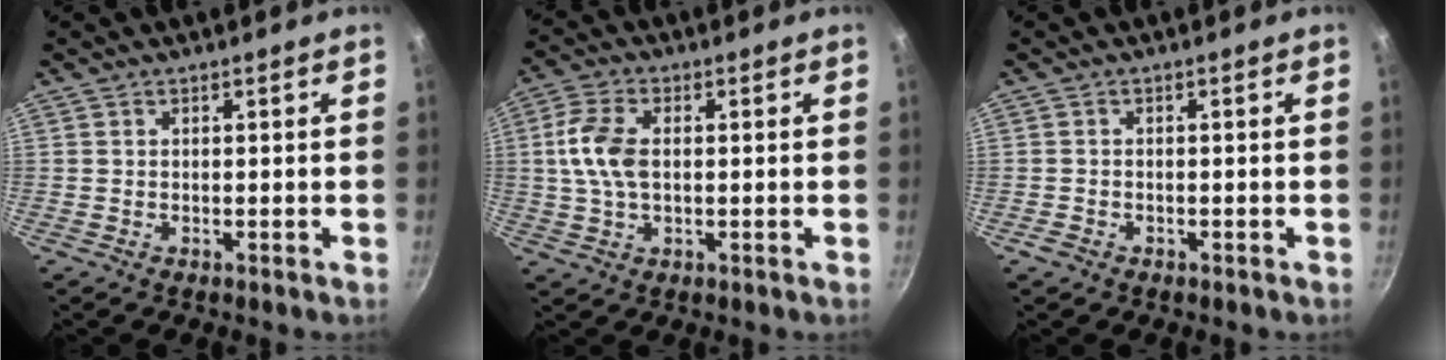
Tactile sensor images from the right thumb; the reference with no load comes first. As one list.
[{"total": 8.3, "force": [0.6, 4.9, 6.7], "torque": [-0.136, 0.014, 0.006]}, {"total": 1.6, "force": [-1.0, 1.1, 0.7], "torque": [-0.016, 0.009, -0.015]}]